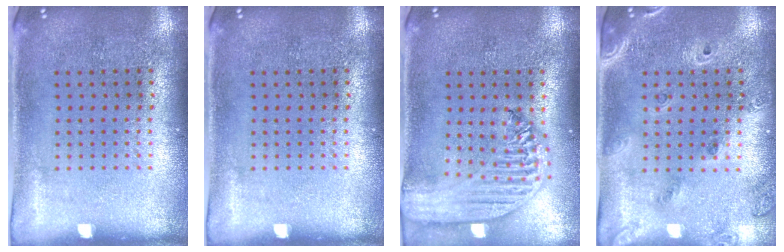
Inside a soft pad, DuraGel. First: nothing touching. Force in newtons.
{"total": 0.0}
{"total": 2.8, "press": 2.2, "slide": 1.6}
{"total": 1.5, "press": 1.4, "slide": 0.5}